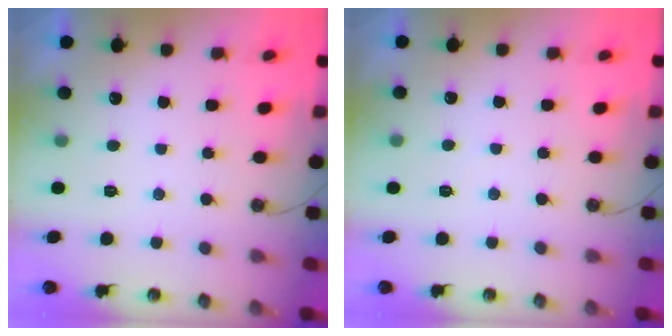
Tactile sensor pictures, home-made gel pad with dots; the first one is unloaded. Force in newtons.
{"total": 1.4, "press": 1.3, "slide": 0.3}